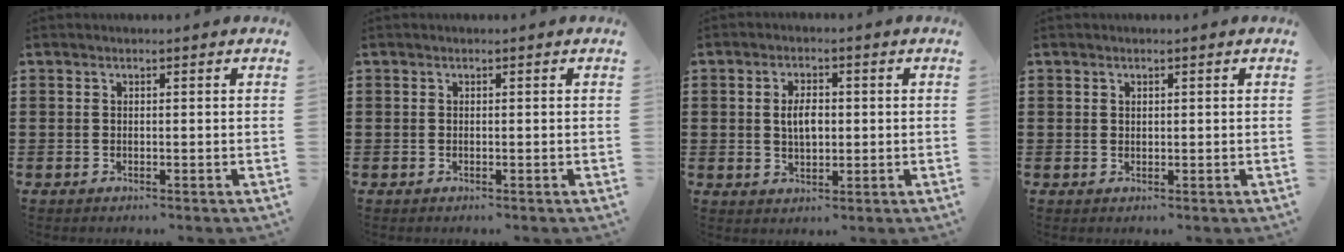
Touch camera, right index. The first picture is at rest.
{"total": 0.0}
{"total": 4.0, "force": [0.2, 2.0, 3.4], "torque": [-0.050, 0.001, -0.002]}
{"total": 0.7, "force": [0.4, 0.5, 0.2], "torque": [-0.005, 0.002, 0.009]}